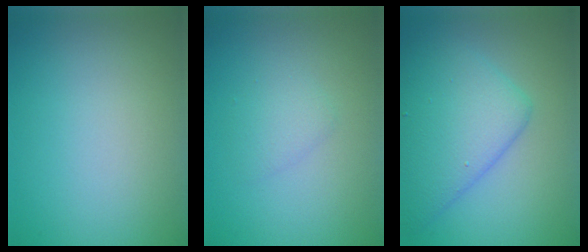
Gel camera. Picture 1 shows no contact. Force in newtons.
{"total": 1.4, "press": 1.4, "slide": 0.0}
{"total": 6.8, "press": 6.8, "slide": 0.1}